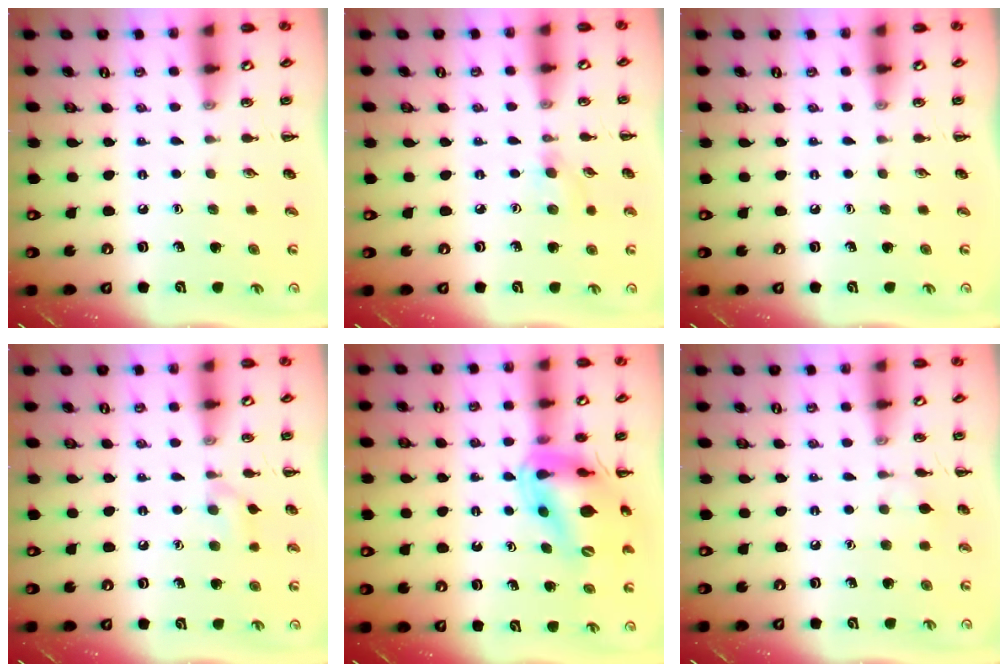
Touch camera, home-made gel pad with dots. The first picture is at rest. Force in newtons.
{"total": 4.3, "press": 4.0, "slide": 1.6}
{"total": 0.0}
{"total": 6.0, "press": 5.6, "slide": 2.2}
{"total": 15.6, "press": 14.9, "slide": 4.5}
{"total": 4.7, "press": 4.4, "slide": 1.6}